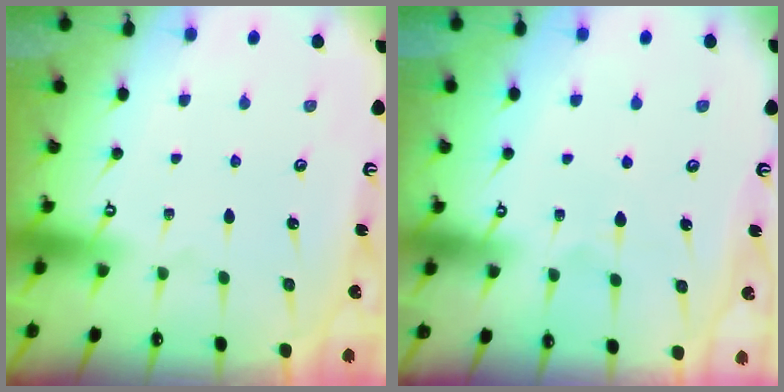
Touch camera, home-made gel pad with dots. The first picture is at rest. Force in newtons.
{"total": 5.1, "press": 5.0, "slide": 0.5}